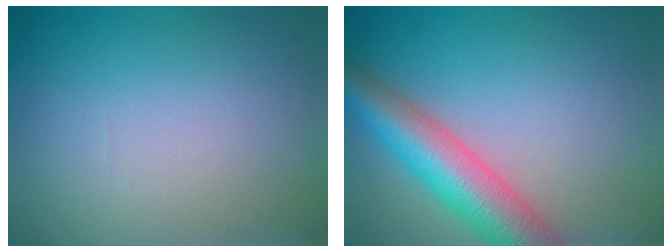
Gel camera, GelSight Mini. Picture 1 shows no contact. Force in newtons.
{"total": 7.4, "press": 7.4, "slide": 0.3}